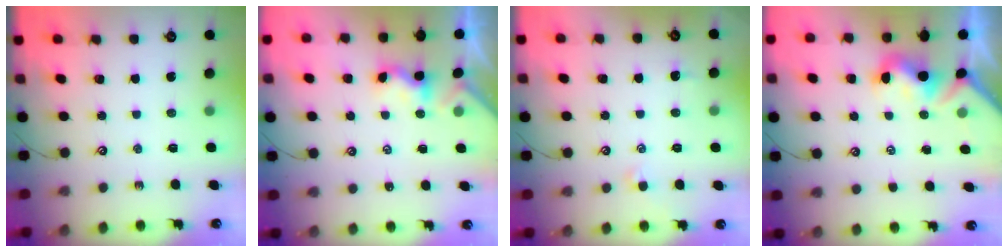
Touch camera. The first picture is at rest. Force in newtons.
{"total": 1.2, "press": 1.1, "slide": 0.5}
{"total": 0.8, "press": 0.7, "slide": 0.4}
{"total": 1.6, "press": 1.5, "slide": 0.7}